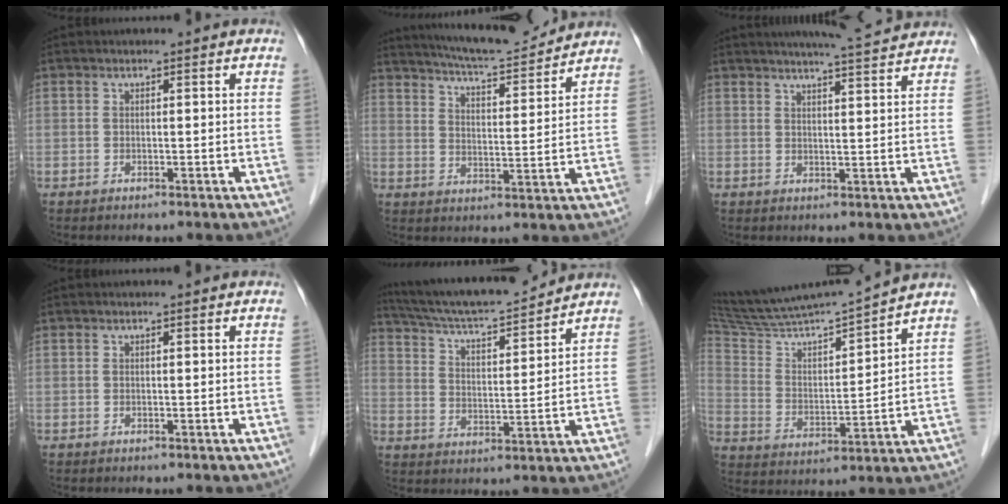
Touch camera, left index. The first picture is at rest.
{"total": 13.4, "force": [12.6, 1.0, 4.6], "torque": [-0.084, -0.001, 0.188]}
{"total": 9.2, "force": [8.6, -0.1, 3.4], "torque": [-0.060, 0.010, 0.104]}
{"total": 0.0}
{"total": 16.0, "force": [14.8, 1.2, 6.0], "torque": [-0.114, 0.007, 0.242]}
{"total": 15.3, "force": [14.3, -1.2, 5.2], "torque": [-0.105, -0.004, 0.258]}